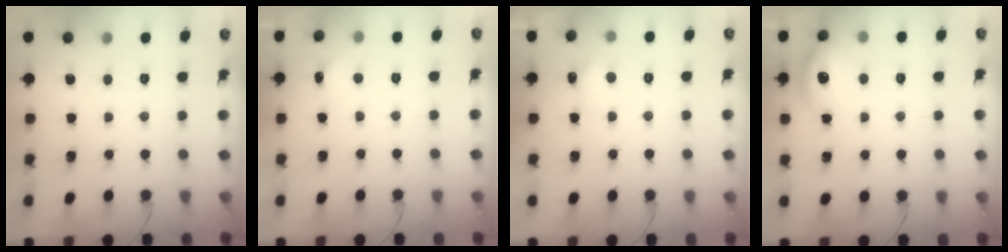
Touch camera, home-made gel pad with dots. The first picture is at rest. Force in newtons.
{"total": 4.9, "press": 4.8, "slide": 1.3}
{"total": 4.1, "press": 4.0, "slide": 1.0}
{"total": 10.0, "press": 9.9, "slide": 1.3}